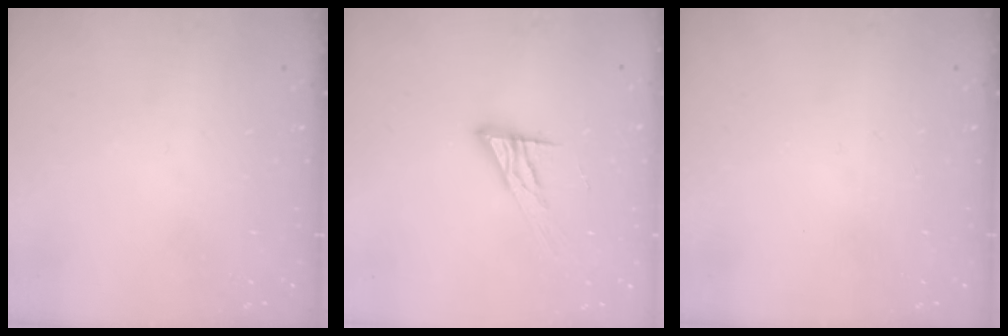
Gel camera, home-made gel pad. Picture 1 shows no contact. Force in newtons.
{"total": 11.1, "press": 11.1, "slide": 0.9}
{"total": 0.0}